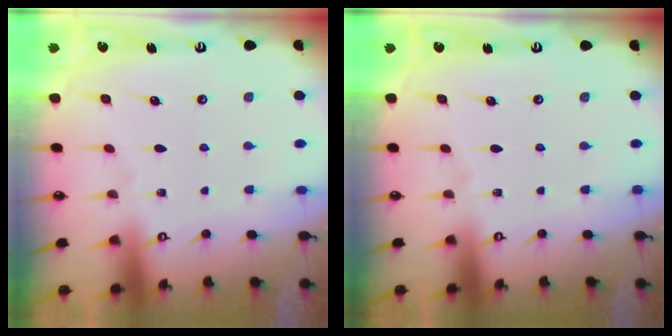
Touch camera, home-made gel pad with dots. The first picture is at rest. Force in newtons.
{"total": 0.0}